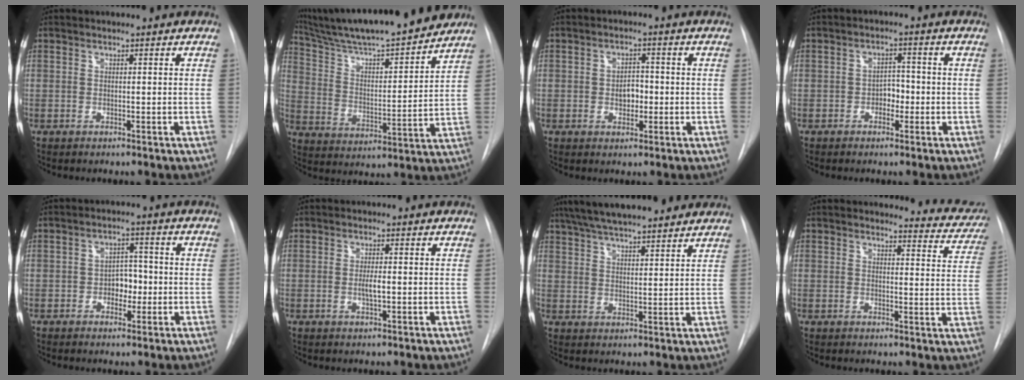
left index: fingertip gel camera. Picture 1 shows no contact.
{"total": 22.6, "force": [20.0, 1.7, 10.3], "torque": [-0.177, -0.002, 0.311]}
{"total": 3.2, "force": [-0.5, 2.1, 2.3], "torque": [-0.032, 0.004, -0.006]}
{"total": 2.7, "force": [-1.0, 1.8, 1.8], "torque": [-0.020, 0.007, -0.018]}
{"total": 3.9, "force": [-0.9, 2.6, 2.7], "torque": [-0.035, 0.008, -0.014]}
{"total": 2.0, "force": [-0.2, 0.3, 2.0], "torque": [-0.038, -0.003, -0.004]}
{"total": 17.2, "force": [14.7, 2.7, 8.4], "torque": [-0.142, 0.036, 0.218]}
{"total": 8.1, "force": [8.0, 1.4, 0.3], "torque": [0.017, -0.054, 0.065]}